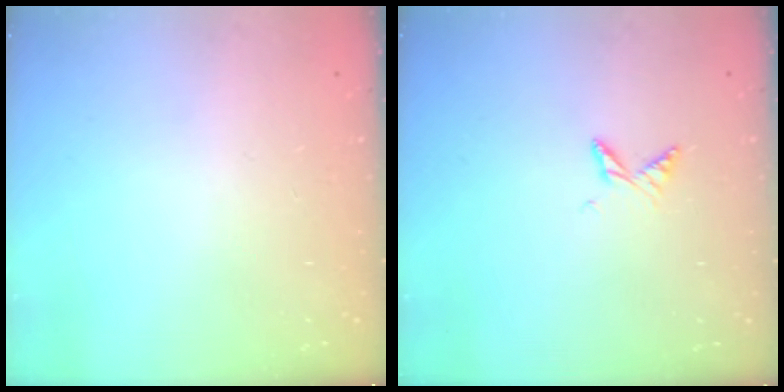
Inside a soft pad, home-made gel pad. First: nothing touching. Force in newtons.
{"total": 5.2, "press": 5.2, "slide": 0.6}